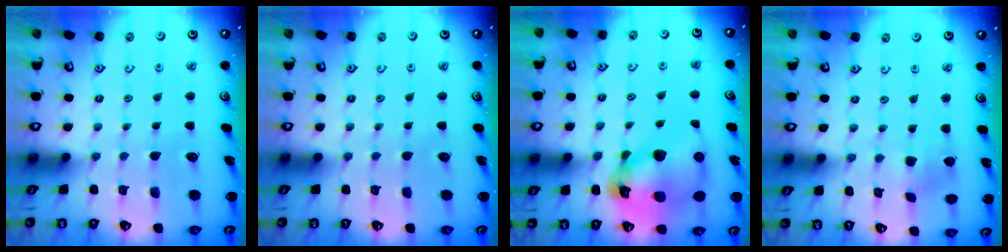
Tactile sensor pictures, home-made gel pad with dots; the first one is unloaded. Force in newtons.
{"total": 0.0}
{"total": 16.0, "press": 15.9, "slide": 2.1}
{"total": 2.2, "press": 2.2, "slide": 0.2}